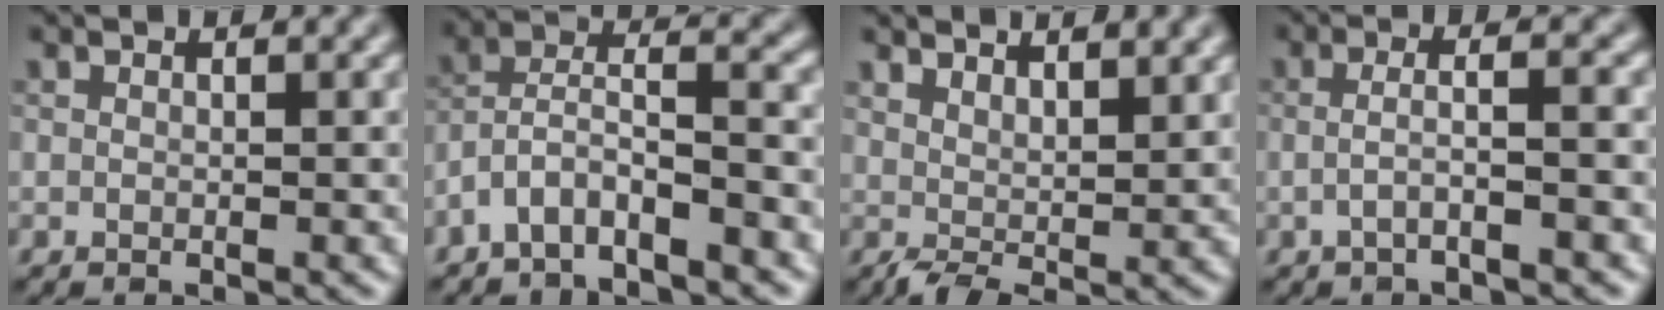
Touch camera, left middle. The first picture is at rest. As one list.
[{"total": 4.7, "force": [-3.1, 1.4, 3.2], "torque": [-0.065, 0.009, -0.069]}, {"total": 3.3, "force": [2.3, 1.1, 2.1], "torque": [-0.038, -0.001, 0.044]}, {"total": 3.0, "force": [-0.7, 0.8, 2.8], "torque": [-0.040, 0.009, -0.023]}]